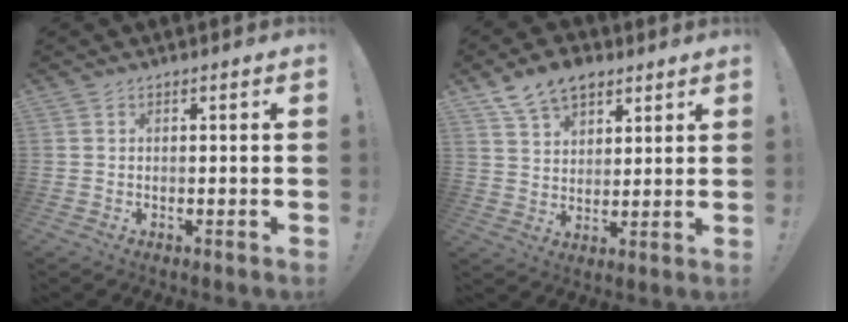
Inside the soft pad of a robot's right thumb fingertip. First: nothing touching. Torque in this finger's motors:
{"motor_torque": [1.10, 1.30, 0.10, 0.00, 0.01]}